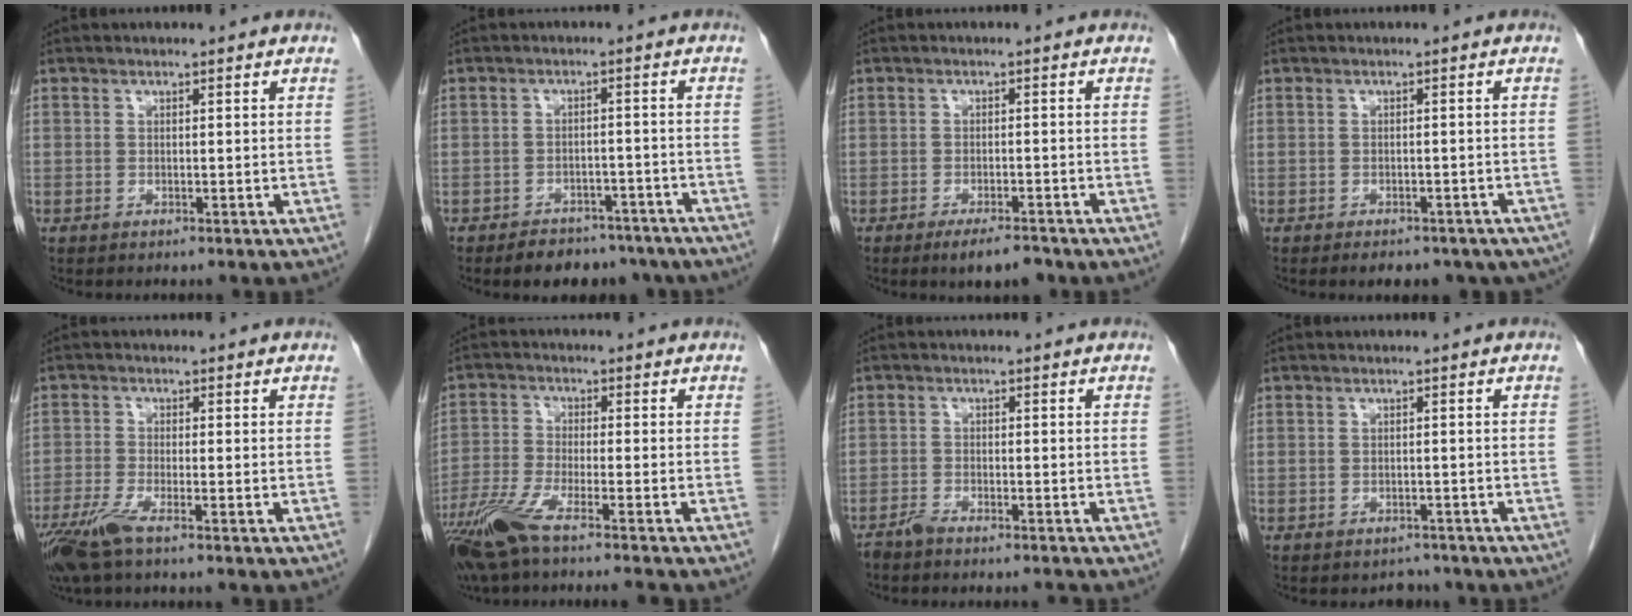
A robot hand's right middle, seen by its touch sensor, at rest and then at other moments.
{"total": 9.0, "force": [-7.4, 4.4, 2.8], "torque": [-0.023, 0.009, -0.089]}
{"total": 4.2, "force": [-3.1, 1.0, 2.7], "torque": [-0.042, -0.003, -0.047]}
{"total": 9.2, "force": [-7.2, 4.5, 3.8], "torque": [-0.044, -0.003, -0.076]}
{"total": 5.2, "force": [-3.5, 0.4, 3.8], "torque": [-0.080, -0.015, -0.071]}
{"total": 10.3, "force": [-7.9, -0.3, 6.6], "torque": [-0.123, -0.030, -0.140]}
{"total": 3.1, "force": [-2.9, -0.1, 0.9], "torque": [-0.014, -0.005, -0.050]}
{"total": 1.9, "force": [-1.6, 0.9, -0.3], "torque": [0.001, 0.000, -0.022]}